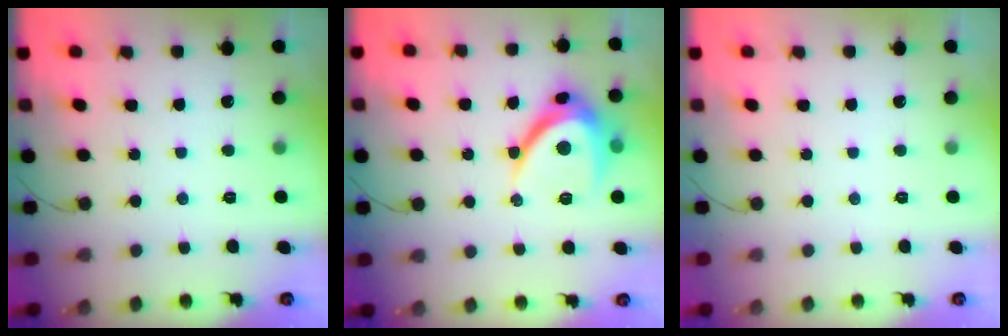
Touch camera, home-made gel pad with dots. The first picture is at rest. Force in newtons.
{"total": 10.6, "press": 10.6, "slide": 0.6}
{"total": 0.0}